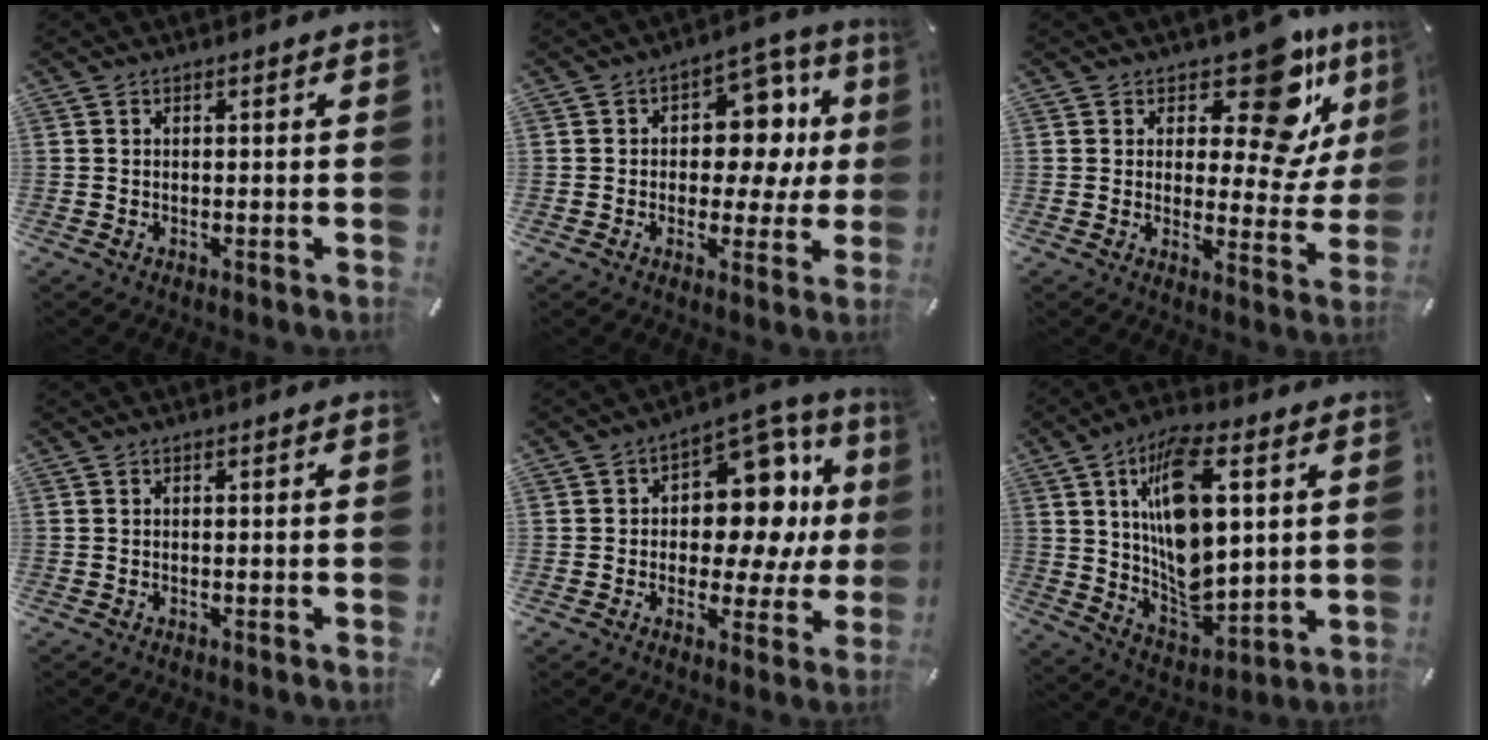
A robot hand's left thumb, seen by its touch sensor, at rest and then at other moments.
{"total": 12.3, "force": [1.9, 9.0, 8.0], "torque": [-0.098, -0.016, 0.035]}
{"total": 15.9, "force": [9.7, 7.0, 10.5], "torque": [-0.135, -0.073, 0.160]}
{"total": 0.0}
{"total": 14.4, "force": [2.9, 10.0, 9.9], "torque": [-0.123, -0.038, 0.050]}
{"total": 17.4, "force": [5.7, 9.1, 13.7], "torque": [-0.258, -0.020, 0.094]}